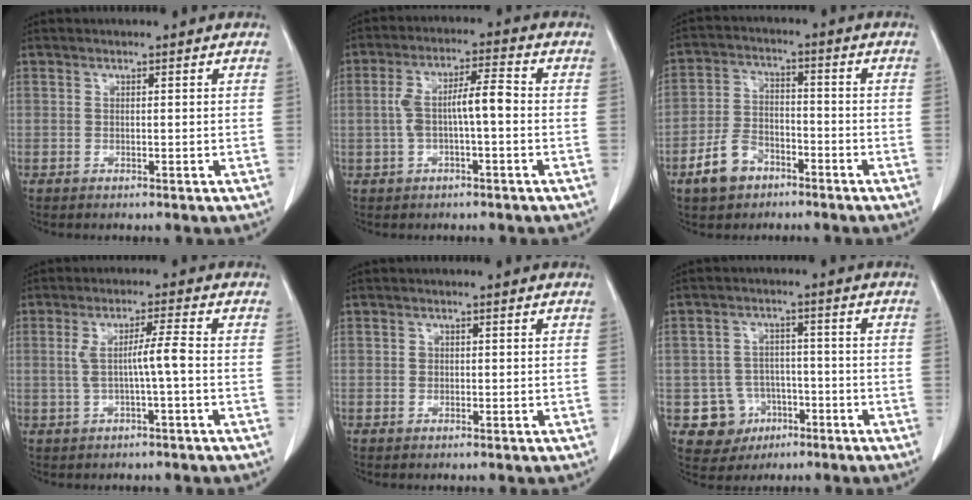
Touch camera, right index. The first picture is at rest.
{"total": 7.2, "force": [-0.4, 1.7, 7.0], "torque": [-0.141, 0.024, -0.009]}
{"total": 7.4, "force": [-4.4, 4.8, 3.5], "torque": [-0.082, 0.012, -0.077]}
{"total": 4.9, "force": [-0.3, -0.3, 4.9], "torque": [-0.091, 0.011, -0.003]}
{"total": 1.1, "force": [0.1, 1.0, 0.4], "torque": [-0.008, 0.002, 0.002]}
{"total": 7.4, "force": [-2.5, 6.9, 1.0], "torque": [-0.016, 0.012, -0.031]}